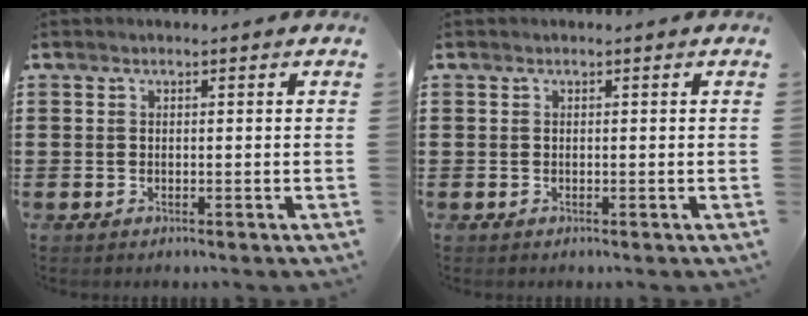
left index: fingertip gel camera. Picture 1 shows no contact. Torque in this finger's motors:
{"motor_torque": [0.00, 0.00, 0.00, -0.01]}